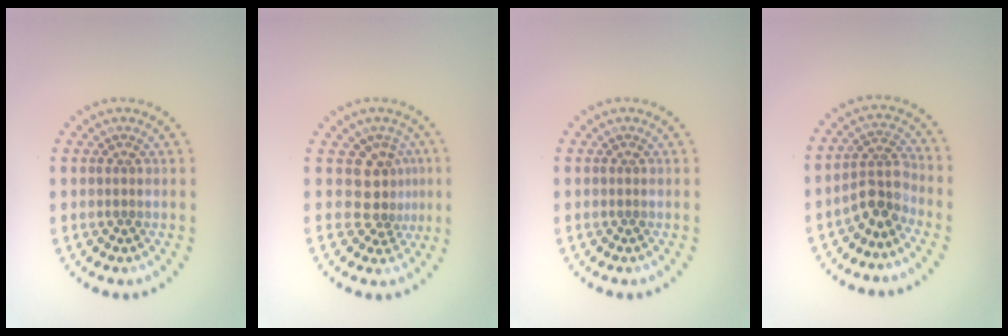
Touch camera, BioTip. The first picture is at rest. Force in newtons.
{"total": 3.1, "press": 2.2, "slide": 2.2}
{"total": 0.0}
{"total": 2.9, "press": 2.4, "slide": 1.6}